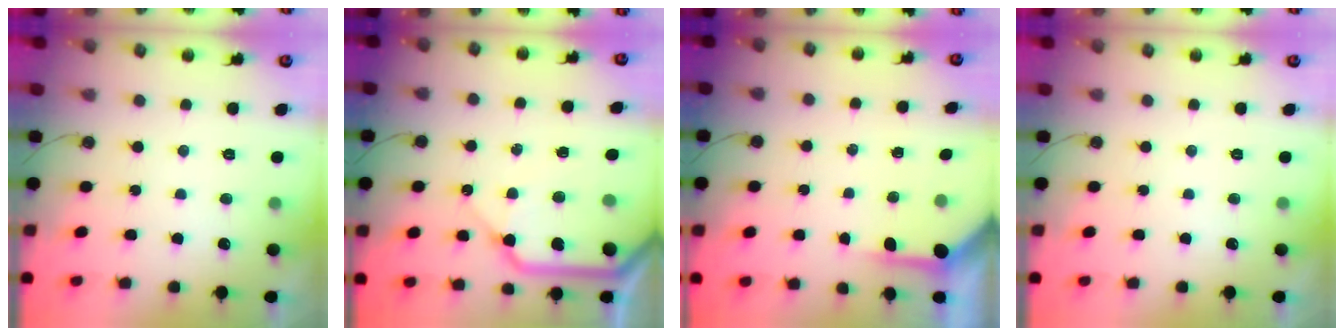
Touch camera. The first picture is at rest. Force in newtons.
{"total": 15.8, "press": 15.7, "slide": 2.0}
{"total": 3.9, "press": 3.8, "slide": 0.3}
{"total": 0.8, "press": 0.5, "slide": 0.6}